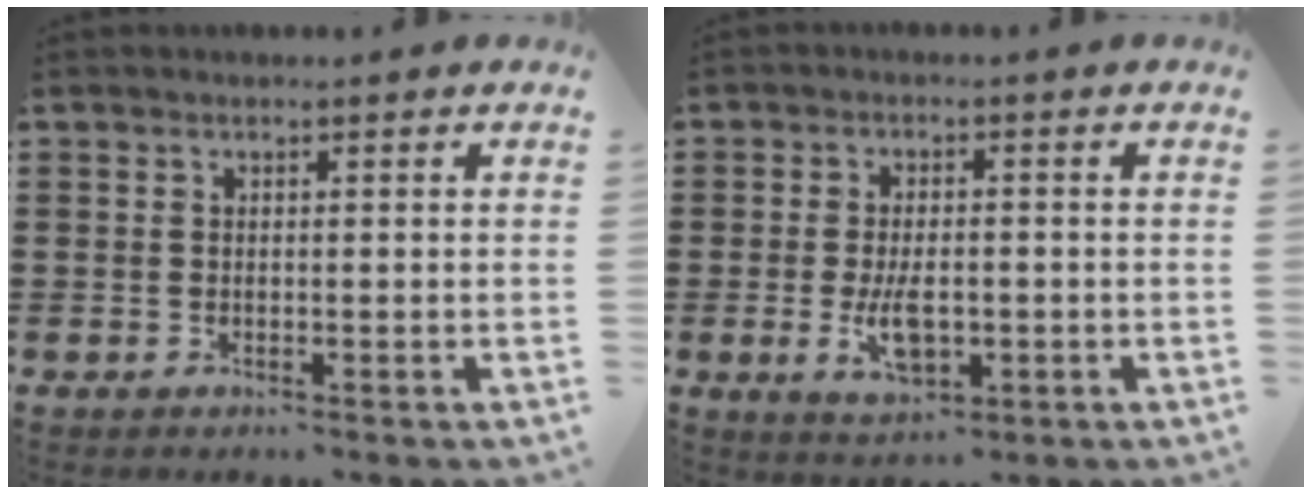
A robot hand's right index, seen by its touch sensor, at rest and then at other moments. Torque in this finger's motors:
{"motor_torque": [2.14, 0.00, 0.29, 0.08]}